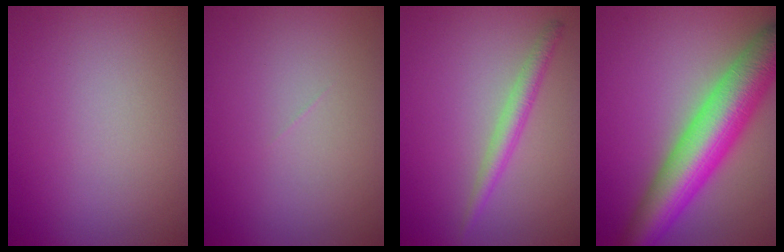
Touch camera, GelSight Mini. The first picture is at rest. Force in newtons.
{"total": 0.0}
{"total": 2.2, "press": 2.2, "slide": 0.1}
{"total": 10.4, "press": 10.4, "slide": 0.3}